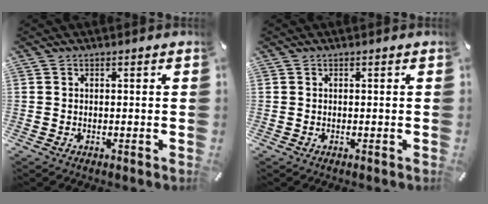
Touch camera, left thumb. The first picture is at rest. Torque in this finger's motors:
{"motor_torque": [-0.02, -0.02, -0.01, 0.03, -0.02]}